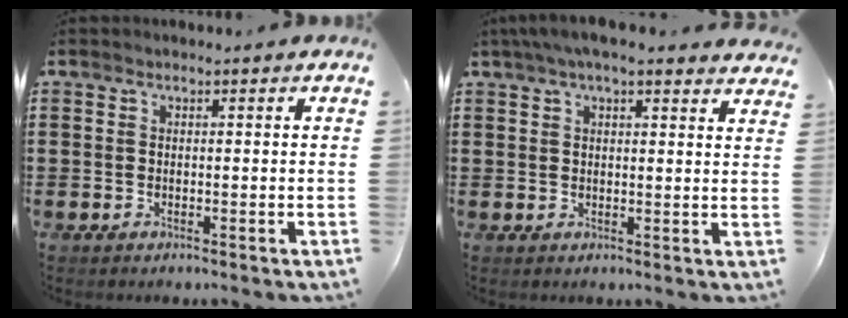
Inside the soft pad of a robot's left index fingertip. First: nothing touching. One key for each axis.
{"total": 4.6, "fx": 3.7, "fy": 0.5, "fz": 2.6, "tx": -0.061, "ty": 0.001, "tz": 0.067}